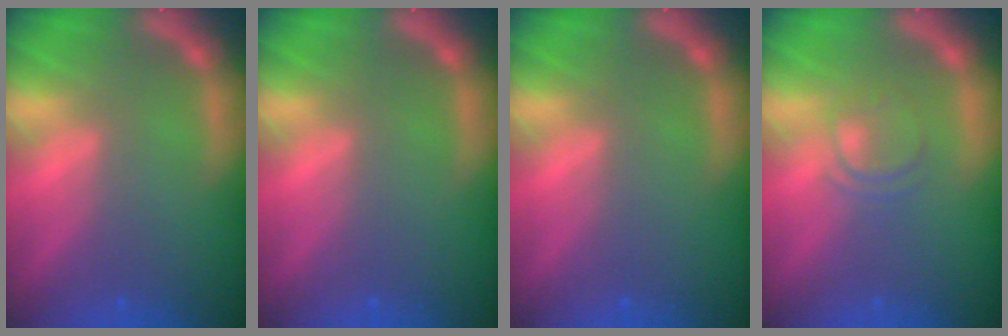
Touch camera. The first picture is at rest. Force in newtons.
{"total": 0.0}
{"total": 0.0}
{"total": 2.4}